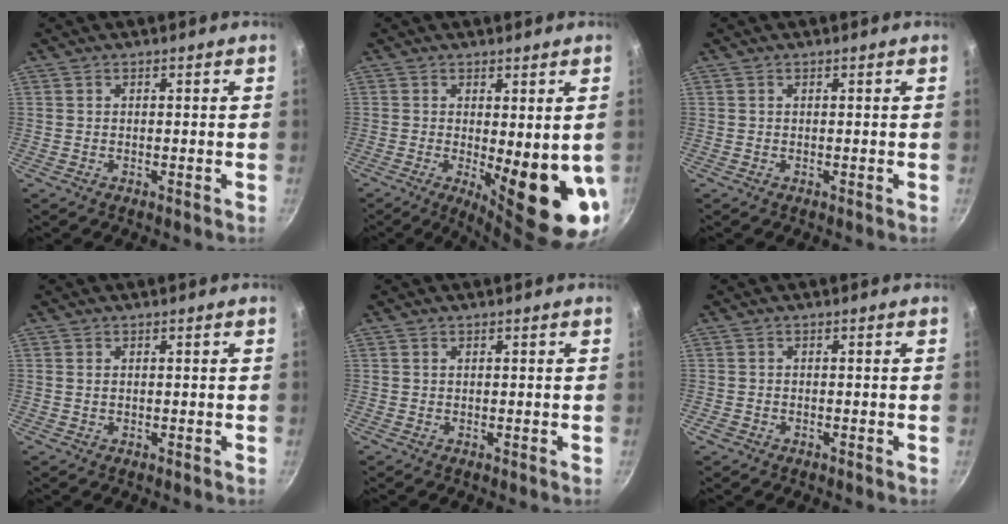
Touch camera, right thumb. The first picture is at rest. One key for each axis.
{"total": 14.0, "fx": -1.7, "fy": 4.2, "fz": 13.2, "tx": -0.151, "ty": -0.028, "tz": -0.011}
{"total": 0.0}
{"total": 0.9, "fx": 0.2, "fy": 0.6, "fz": 0.6, "tx": -0.009, "ty": 0.003, "tz": 0.003}
{"total": 0.0}
{"total": 1.2, "fx": -0.7, "fy": 0.9, "fz": 0.5, "tx": -0.014, "ty": 0.005, "tz": -0.011}